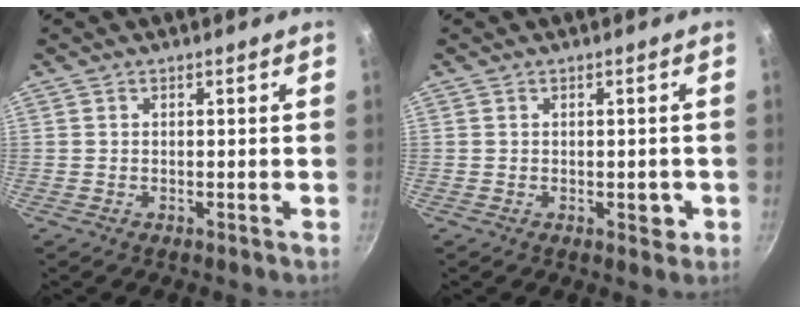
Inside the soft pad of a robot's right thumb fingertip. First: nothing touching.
{"total": 2.6, "force": [-0.6, 1.6, 1.9], "torque": [-0.006, 0.005, -0.007]}